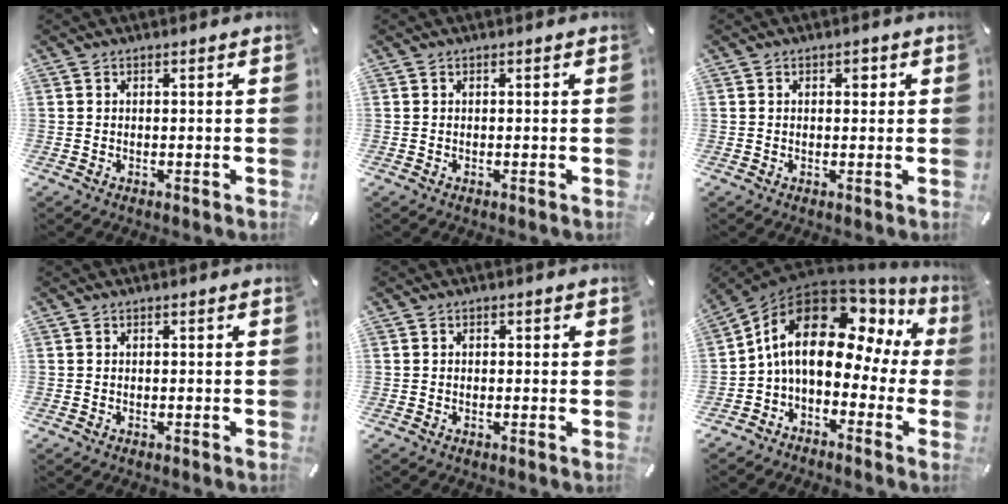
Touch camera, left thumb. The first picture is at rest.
{"total": 0.0}
{"total": 2.0, "force": [0.6, 1.3, 1.3], "torque": [-0.013, 0.001, 0.005]}
{"total": 0.0}
{"total": 0.7, "force": [-0.2, 0.7, 0.3], "torque": [-0.005, 0.005, -0.005]}
{"total": 16.6, "force": [4.4, 10.0, 12.5], "torque": [-0.224, -0.026, 0.069]}